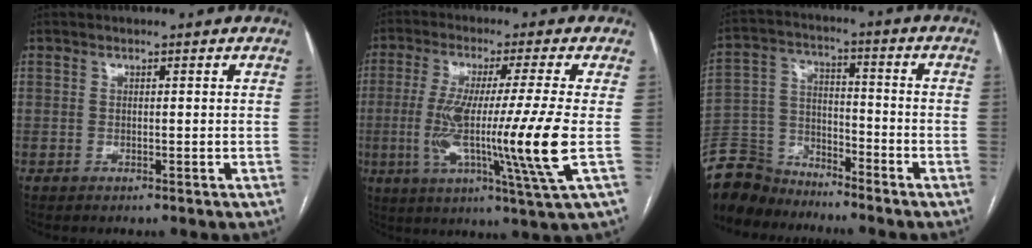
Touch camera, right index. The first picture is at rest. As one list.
[{"total": 15.7, "force": [-2.0, -1.6, 15.4], "torque": [-0.292, -0.030, -0.043]}, {"total": 10.0, "force": [-9.4, 3.4, 0.4], "torque": [-0.016, 0.015, -0.186]}]